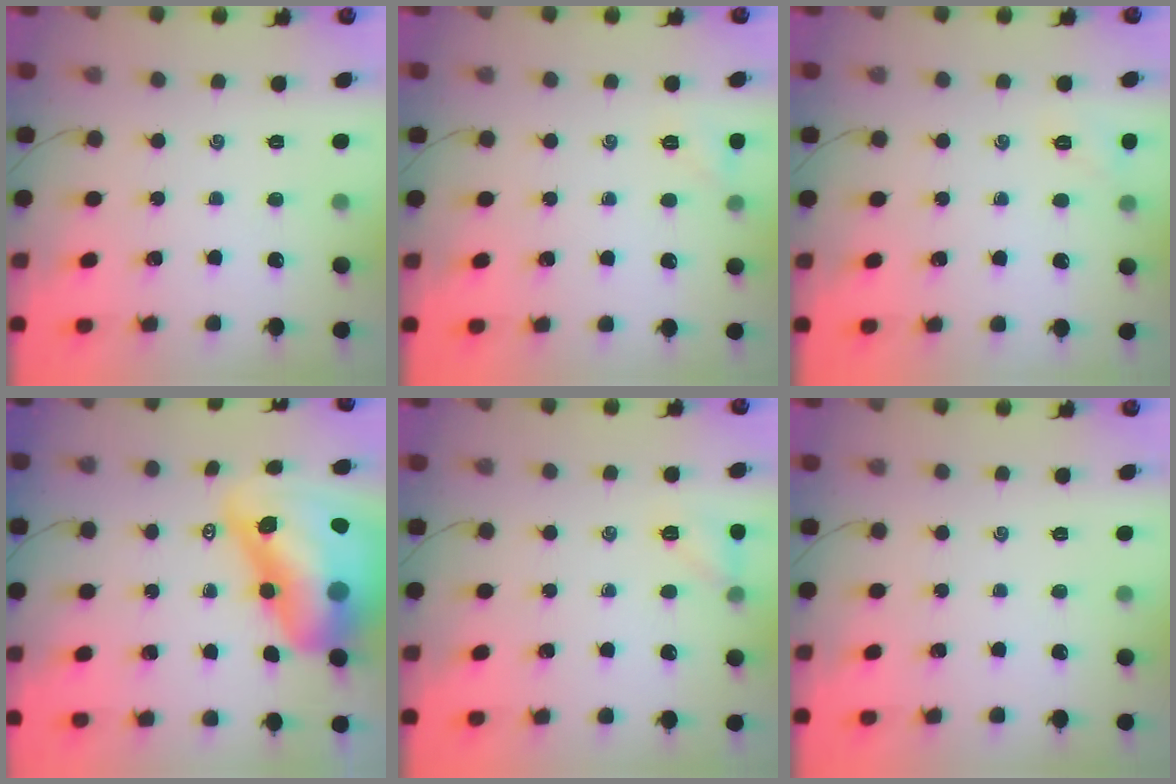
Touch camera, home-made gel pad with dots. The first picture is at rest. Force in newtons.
{"total": 4.9, "press": 4.7, "slide": 1.6}
{"total": 5.2, "press": 5.0, "slide": 1.3}
{"total": 22.8, "press": 21.9, "slide": 6.3}
{"total": 7.4, "press": 7.3, "slide": 1.4}
{"total": 0.0}